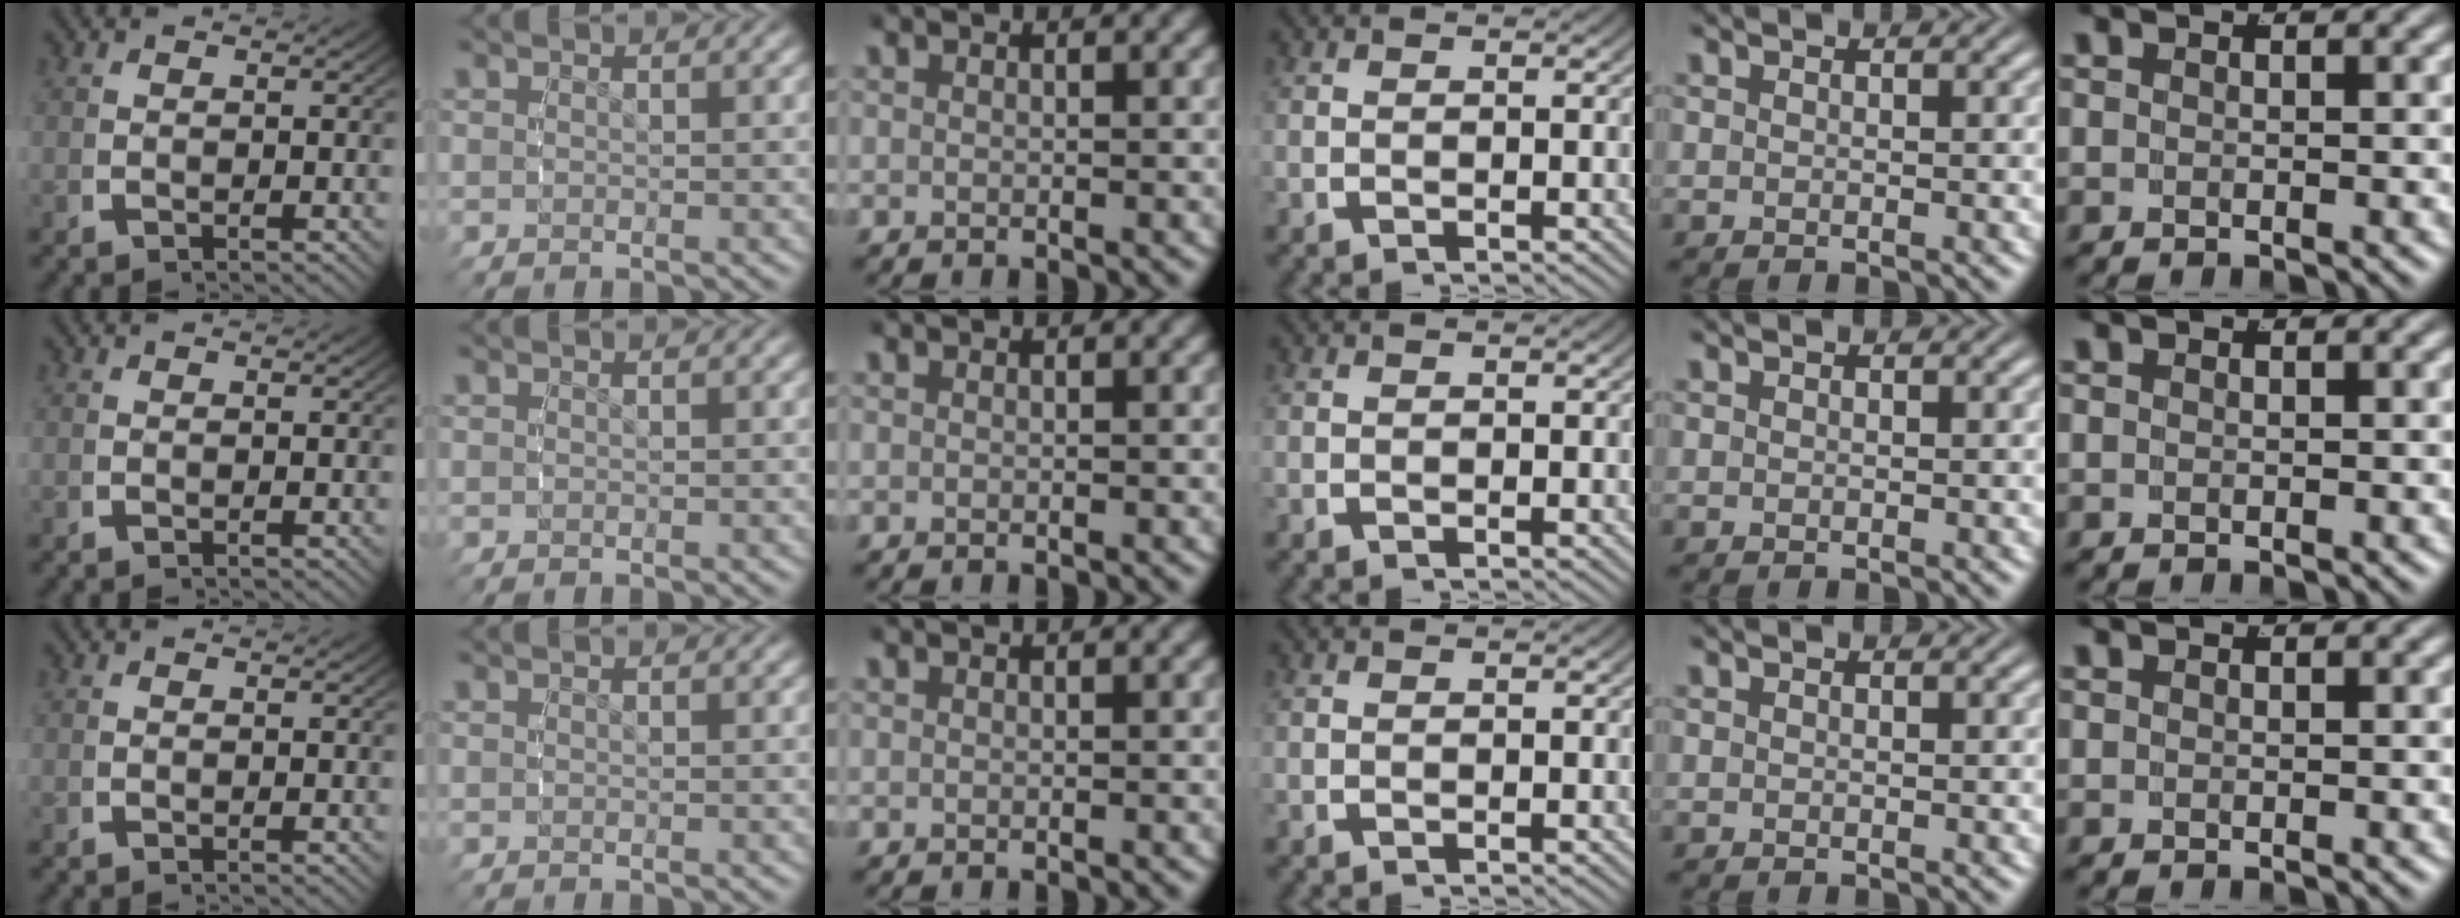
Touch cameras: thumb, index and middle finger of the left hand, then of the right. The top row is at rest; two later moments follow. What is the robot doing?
{"motion": "reach", "object": "stress ball aka squeeze ball"}